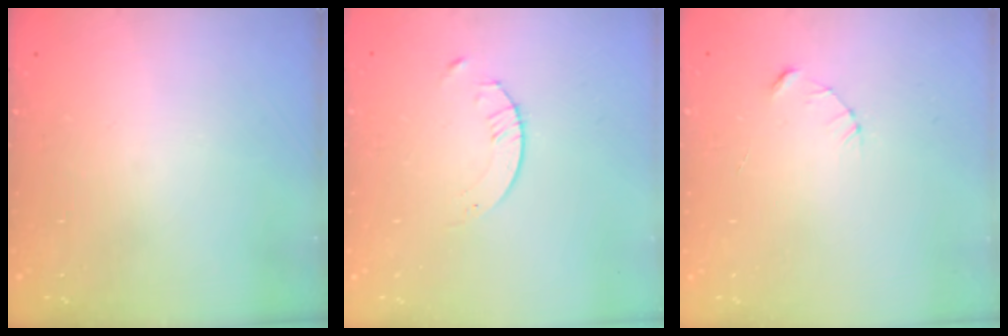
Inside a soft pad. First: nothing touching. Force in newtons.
{"total": 2.1, "press": 2.1, "slide": 0.3}
{"total": 2.3, "press": 2.3, "slide": 0.3}